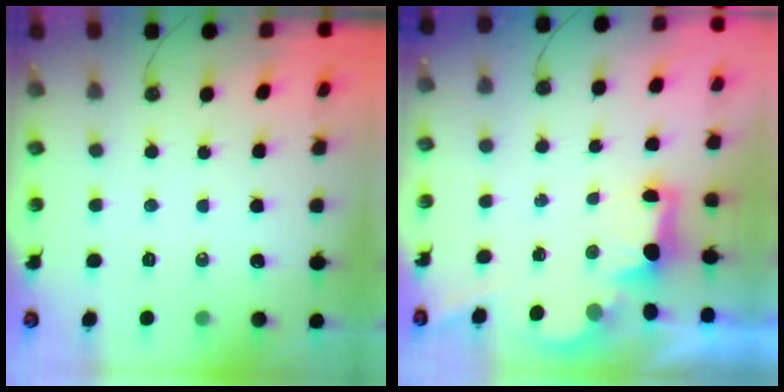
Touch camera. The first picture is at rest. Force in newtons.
{"total": 2.2, "press": 2.1, "slide": 0.7}